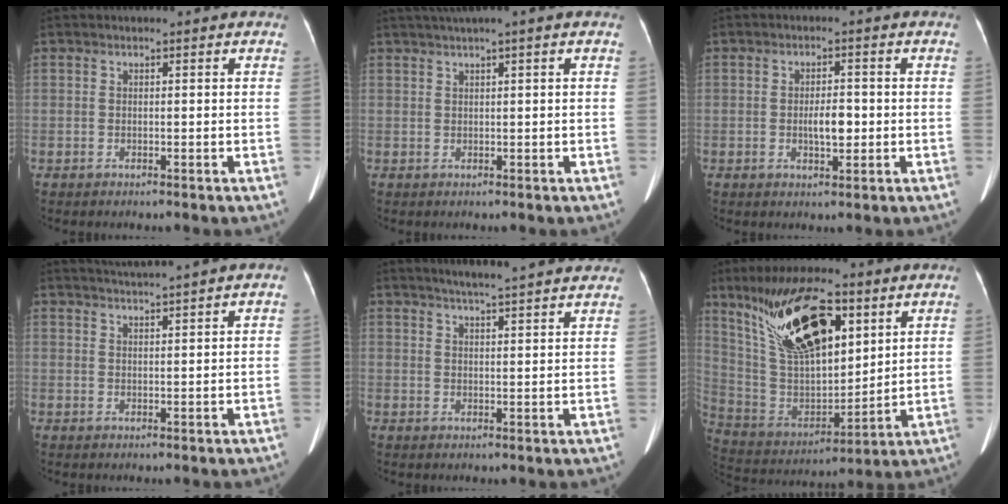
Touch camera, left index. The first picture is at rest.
{"total": 3.6, "force": [2.4, -0.7, 2.6], "torque": [-0.051, 0.021, 0.045]}
{"total": 3.5, "force": [-0.7, 1.2, 3.2], "torque": [-0.059, -0.002, -0.010]}
{"total": 3.9, "force": [3.4, -1.4, 1.3], "torque": [-0.023, 0.006, 0.058]}
{"total": 13.6, "force": [12.3, 0.6, 5.8], "torque": [-0.084, 0.014, 0.149]}
{"total": 20.2, "force": [10.8, 7.3, 15.5], "torque": [-0.302, 0.016, 0.204]}